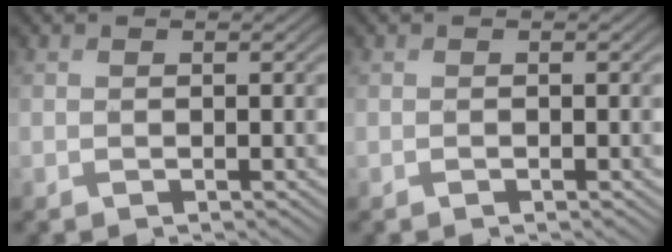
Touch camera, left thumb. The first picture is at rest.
{"total": 0.0}